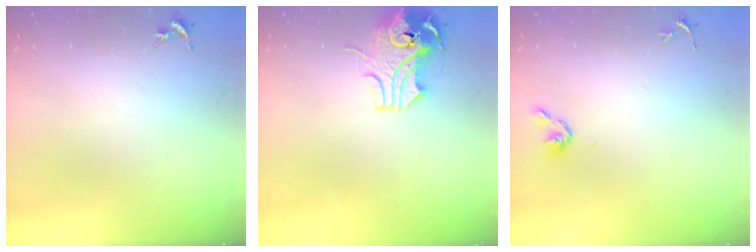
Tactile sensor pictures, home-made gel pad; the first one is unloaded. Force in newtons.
{"total": 12.2, "press": 12.1, "slide": 1.7}
{"total": 5.3, "press": 5.2, "slide": 0.8}